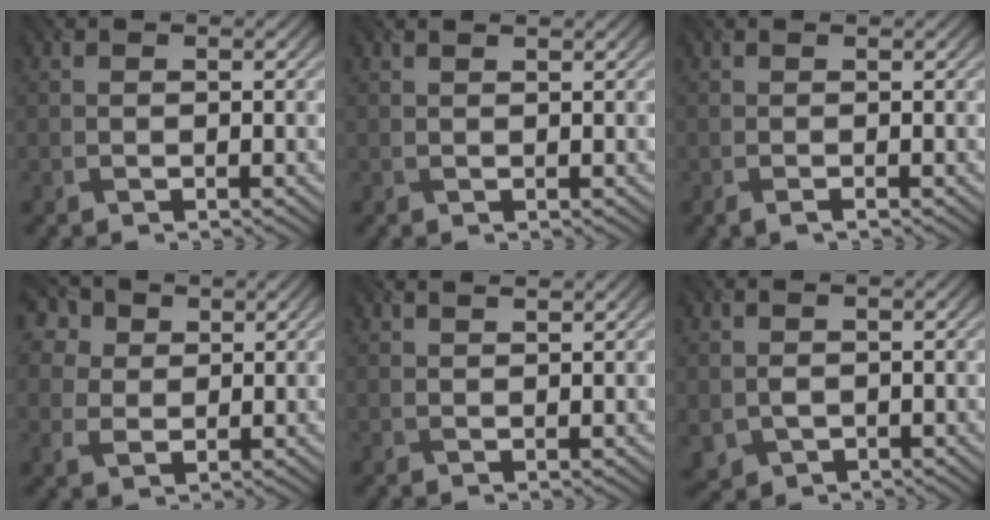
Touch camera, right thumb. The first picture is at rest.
{"total": 0.7, "force": [0.6, 0.0, 0.3], "torque": [-0.008, -0.001, 0.009]}
{"total": 0.9, "force": [-0.2, 0.0, 0.8], "torque": [-0.017, -0.003, -0.006]}
{"total": 7.5, "force": [4.3, 5.1, 3.5], "torque": [-0.134, 0.008, 0.082]}
{"total": 2.0, "force": [1.7, 0.3, 1.0], "torque": [-0.018, 0.001, 0.025]}
{"total": 2.2, "force": [0.5, 1.6, 1.3], "torque": [-0.042, -0.006, 0.014]}